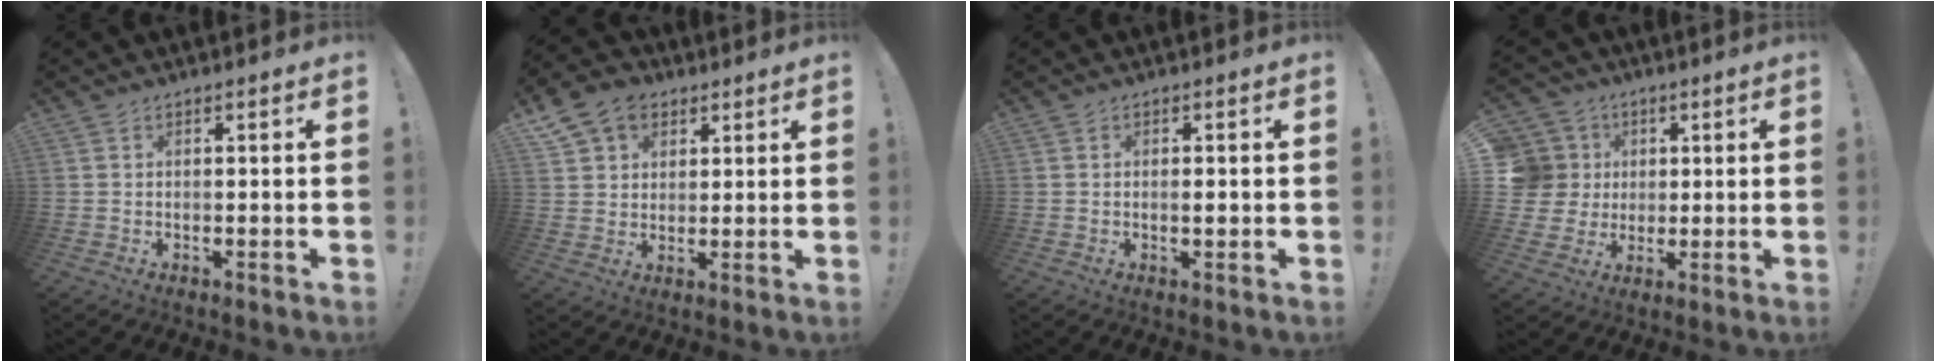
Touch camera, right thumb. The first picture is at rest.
{"total": 10.3, "force": [5.5, 7.8, 3.9], "torque": [-0.070, -0.019, 0.111]}
{"total": 1.2, "force": [-0.2, 0.3, 1.1], "torque": [-0.005, -0.006, -0.007]}
{"total": 10.4, "force": [2.1, 9.8, 3.0], "torque": [-0.053, -0.008, 0.048]}